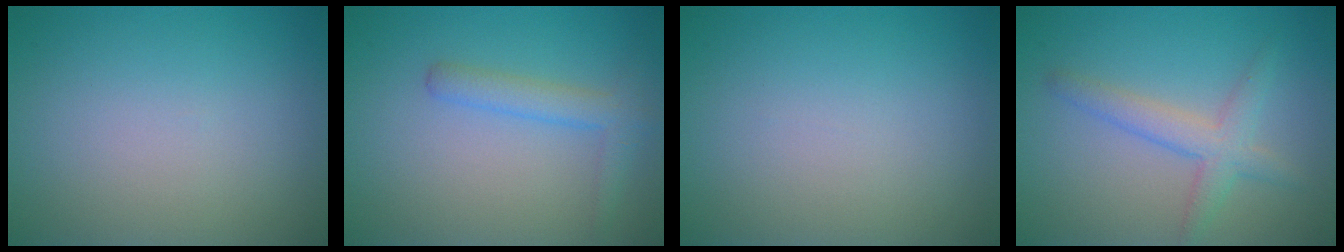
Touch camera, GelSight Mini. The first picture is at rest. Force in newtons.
{"total": 2.5, "press": 2.5, "slide": 0.0}
{"total": 0.0}
{"total": 3.0, "press": 3.0, "slide": 0.0}